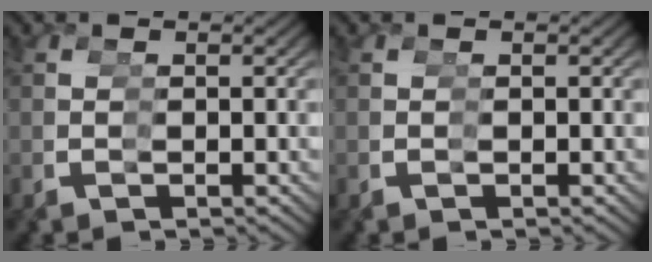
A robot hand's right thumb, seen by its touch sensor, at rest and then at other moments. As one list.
[{"total": 0.0}]